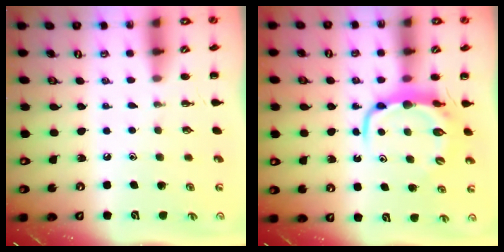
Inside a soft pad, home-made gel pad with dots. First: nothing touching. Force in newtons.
{"total": 7.1, "press": 7.0, "slide": 1.0}